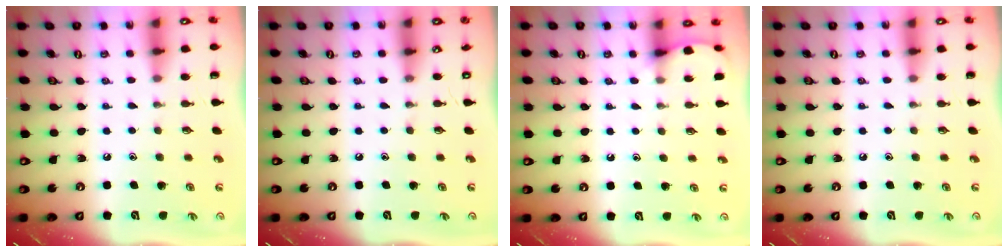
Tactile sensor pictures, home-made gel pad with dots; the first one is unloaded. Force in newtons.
{"total": 0.0}
{"total": 3.6, "press": 3.6, "slide": 0.4}
{"total": 0.0}